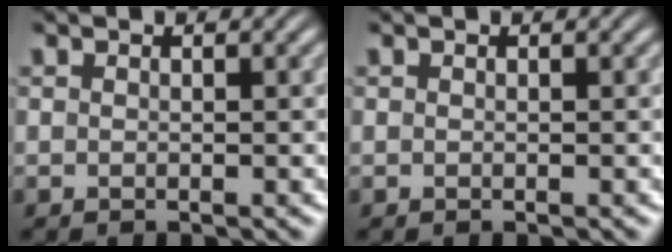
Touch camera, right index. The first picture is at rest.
{"total": 0.0}